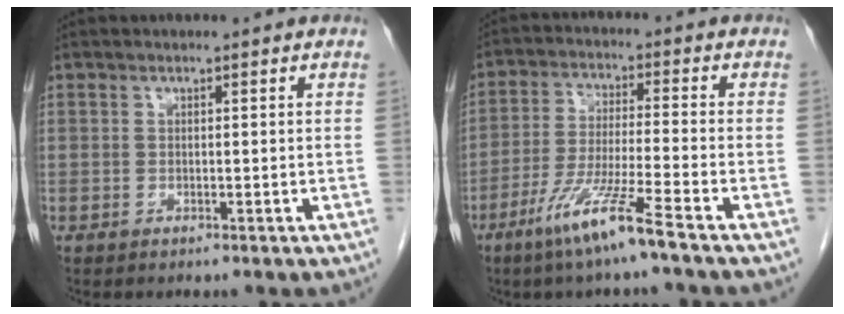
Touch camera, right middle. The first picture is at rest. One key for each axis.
{"total": 9.3, "fx": -6.0, "fy": -0.9, "fz": 7.1, "tx": -0.140, "ty": -0.027, "tz": -0.119}